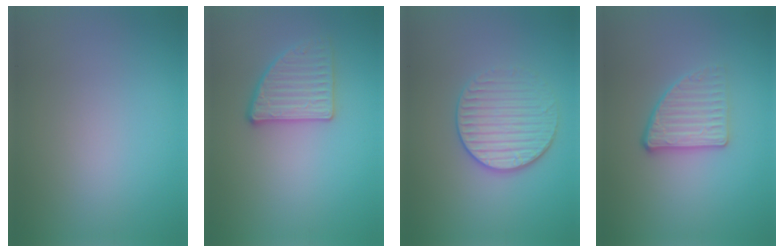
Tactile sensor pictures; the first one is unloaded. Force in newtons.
{"total": 2.8, "press": 2.8, "slide": 0.3}
{"total": 3.4, "press": 3.2, "slide": 1.2}
{"total": 2.7, "press": 2.4, "slide": 1.2}